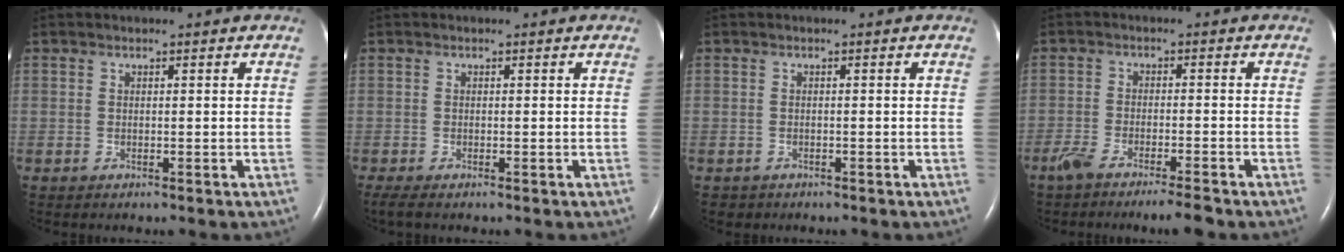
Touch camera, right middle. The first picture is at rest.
{"total": 2.0, "force": [-1.6, 0.3, 1.2], "torque": [-0.022, -0.009, -0.026]}
{"total": 1.0, "force": [-0.7, 0.7, -0.1], "torque": [-0.003, 0.003, -0.010]}
{"total": 6.0, "force": [-4.8, 0.5, 3.6], "torque": [-0.065, -0.009, -0.081]}